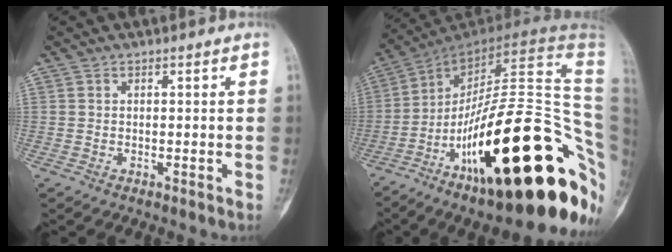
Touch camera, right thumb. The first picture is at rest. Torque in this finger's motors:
{"motor_torque": [1.43, 1.52, 2.33, -0.43, 0.36]}